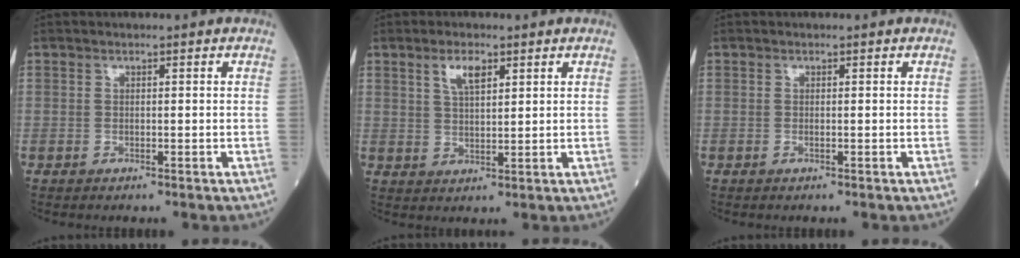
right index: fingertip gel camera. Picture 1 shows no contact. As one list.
[{"total": 4.0, "force": [2.1, 1.3, 3.1], "torque": [-0.062, 0.004, 0.041]}, {"total": 0.0}]